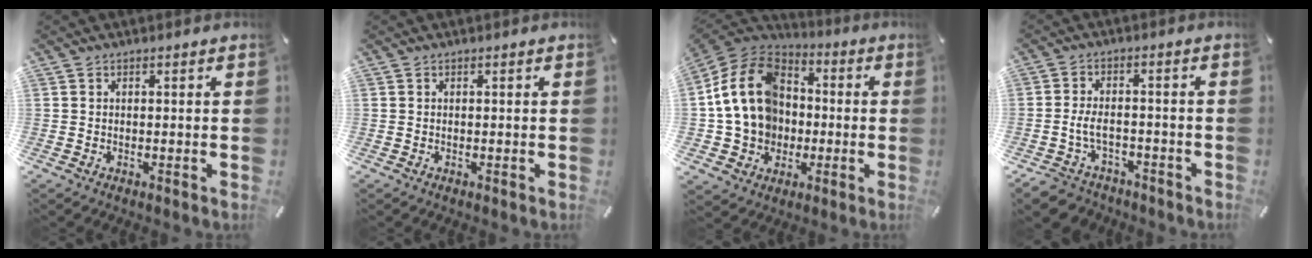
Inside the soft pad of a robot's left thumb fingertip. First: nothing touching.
{"total": 0.0}
{"total": 17.6, "force": [-0.8, 15.2, 8.9], "torque": [-0.189, 0.016, -0.010]}
{"total": 6.1, "force": [-2.8, 4.1, 3.5], "torque": [-0.077, 0.016, -0.053]}